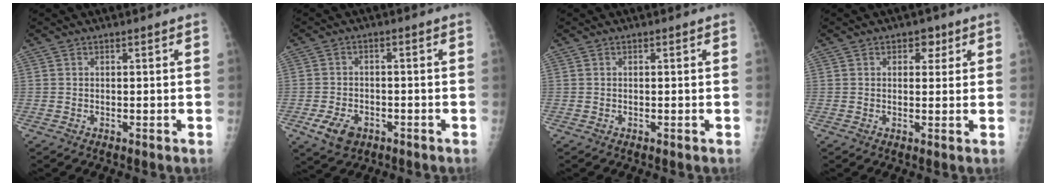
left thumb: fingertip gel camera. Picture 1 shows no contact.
{"total": 6.0, "force": [-2.8, 4.1, 3.4], "torque": [-0.058, 0.008, -0.044]}
{"total": 0.0}
{"total": 3.2, "force": [1.5, 2.3, 1.7], "torque": [0.002, -0.003, 0.016]}